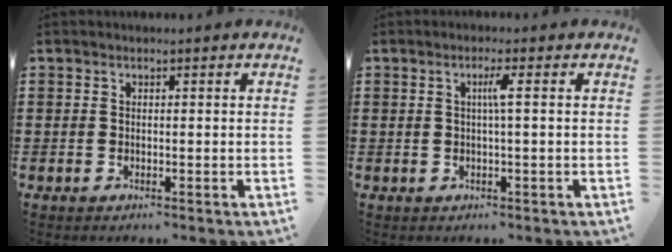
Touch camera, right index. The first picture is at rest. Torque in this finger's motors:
{"motor_torque": [0.42, -0.26, 0.05, 0.06]}